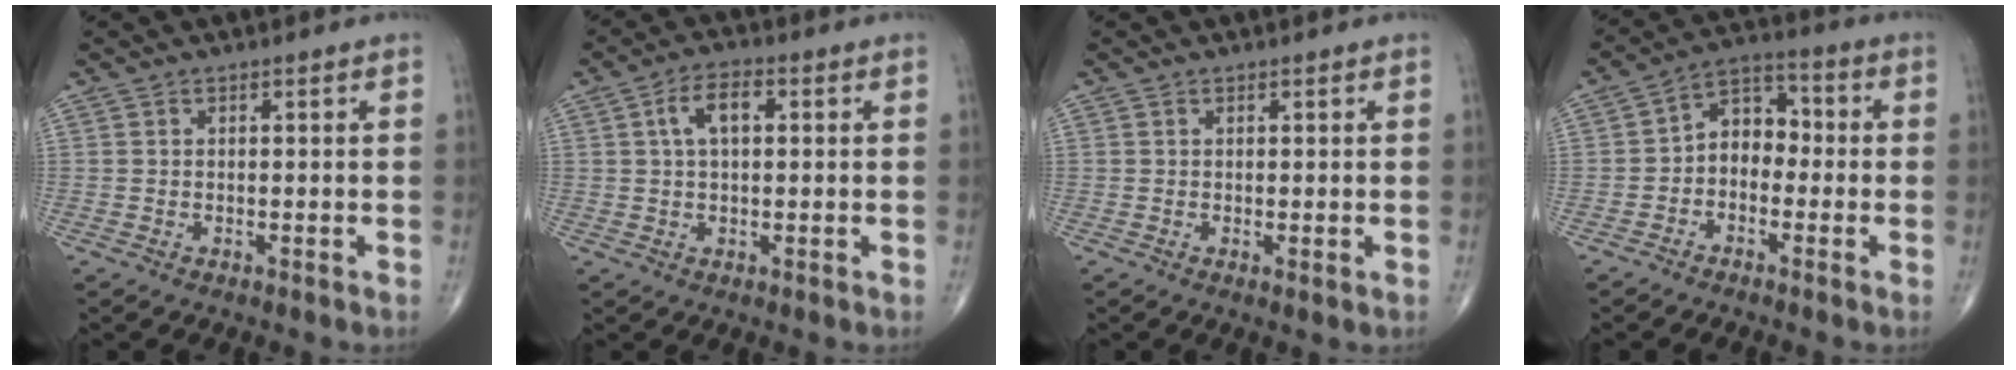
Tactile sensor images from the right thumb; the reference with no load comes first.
{"total": 6.0, "force": [1.4, 3.1, 5.0], "torque": [-0.089, 0.013, 0.021]}
{"total": 0.7, "force": [0.1, 0.2, 0.7], "torque": [-0.015, -0.005, 0.001]}
{"total": 7.2, "force": [-1.4, 5.3, 4.7], "torque": [-0.046, 0.038, -0.043]}